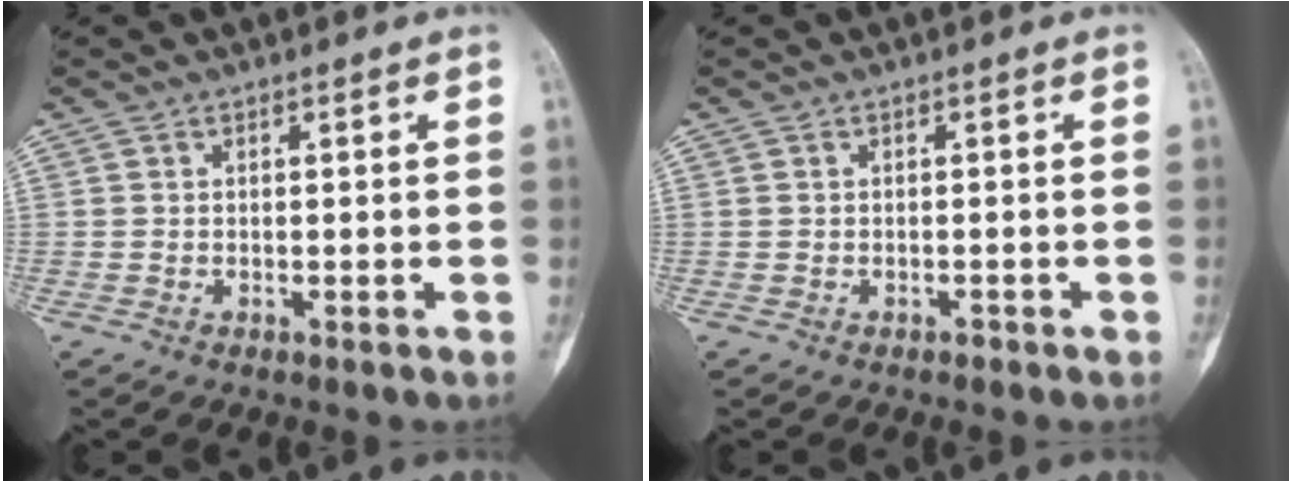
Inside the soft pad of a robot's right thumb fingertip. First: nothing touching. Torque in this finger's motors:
{"motor_torque": [1.38, 1.26, 0.16, -0.40, 0.16]}